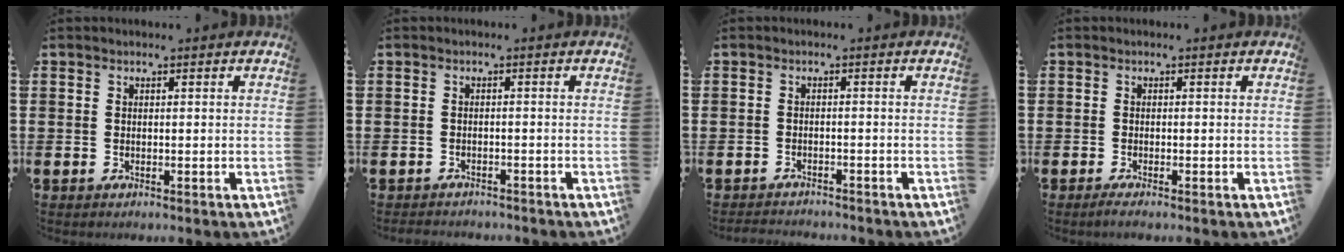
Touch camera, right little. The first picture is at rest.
{"total": 1.0, "force": [-1.0, 0.1, -0.1], "torque": [0.001, -0.002, -0.021]}
{"total": 1.4, "force": [-1.4, 0.0, -0.2], "torque": [0.000, 0.000, -0.029]}
{"total": 0.6, "force": [-0.4, 0.0, 0.5], "torque": [-0.008, -0.005, -0.007]}